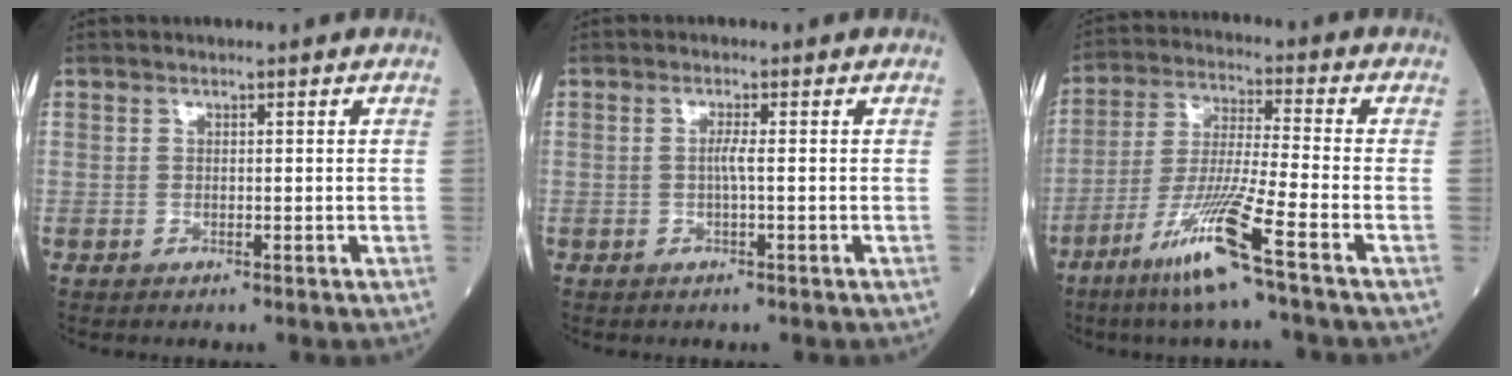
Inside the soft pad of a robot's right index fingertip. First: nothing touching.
{"total": 1.6, "force": [-0.1, -0.2, 1.6], "torque": [-0.034, -0.001, -0.004]}
{"total": 11.8, "force": [-6.8, -1.2, 9.5], "torque": [-0.190, -0.031, -0.134]}